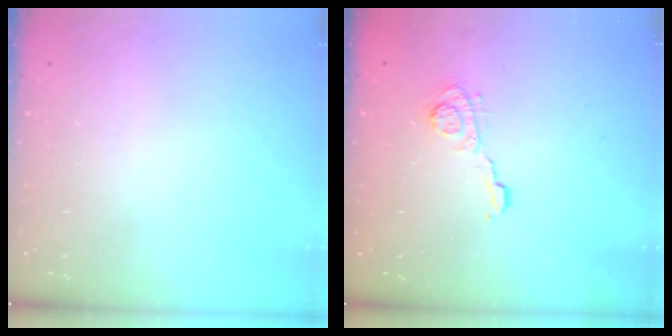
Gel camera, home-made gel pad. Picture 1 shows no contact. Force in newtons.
{"total": 5.8, "press": 5.7, "slide": 0.8}